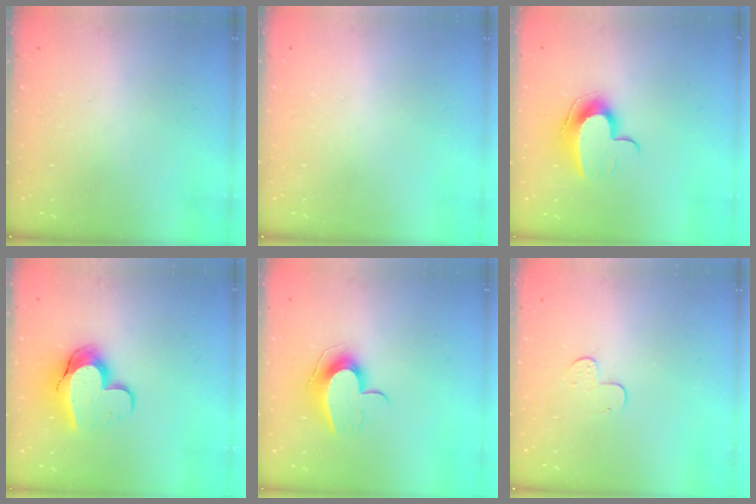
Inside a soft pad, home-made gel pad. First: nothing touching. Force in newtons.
{"total": 0.0}
{"total": 10.3, "press": 10.3, "slide": 0.4}
{"total": 11.8, "press": 11.7, "slide": 1.0}
{"total": 11.2, "press": 11.1, "slide": 0.5}
{"total": 4.3, "press": 4.3, "slide": 0.4}